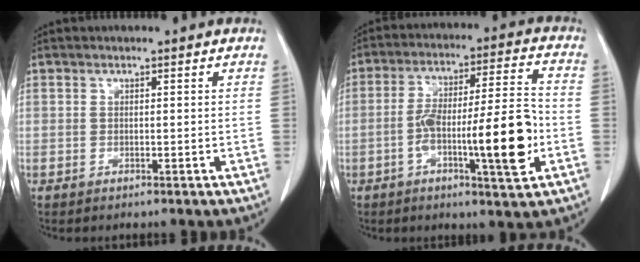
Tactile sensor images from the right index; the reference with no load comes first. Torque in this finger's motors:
{"motor_torque": [1.37, -0.77, 0.55, 0.18]}